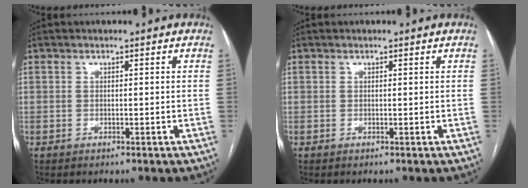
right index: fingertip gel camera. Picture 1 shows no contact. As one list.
[{"total": 0.0}]